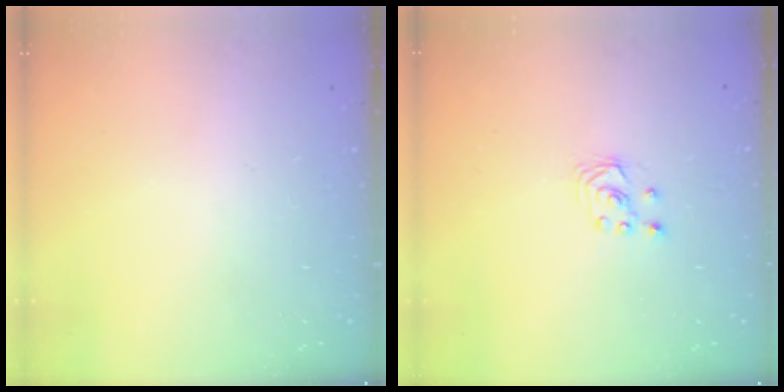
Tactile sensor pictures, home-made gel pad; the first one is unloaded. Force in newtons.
{"total": 1.8, "press": 1.8, "slide": 0.2}